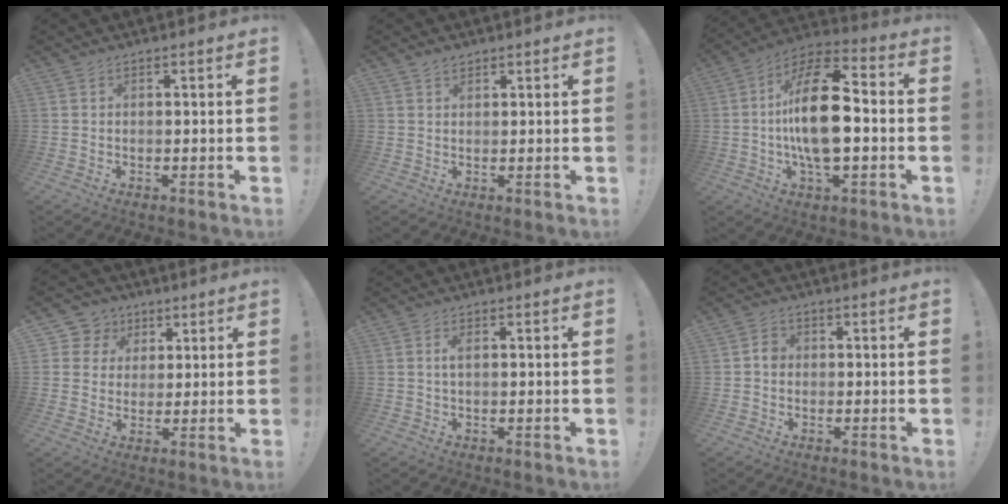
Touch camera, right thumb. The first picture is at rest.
{"total": 1.8, "force": [1.4, 1.0, 0.6], "torque": [-0.010, -0.005, 0.026]}
{"total": 19.8, "force": [-1.2, 8.9, 17.6], "torque": [-0.316, 0.011, -0.026]}
{"total": 7.4, "force": [2.5, 6.9, 1.1], "torque": [-0.014, -0.015, 0.053]}
{"total": 1.9, "force": [0.4, 0.7, 1.7], "torque": [-0.029, 0.001, 0.004]}
{"total": 2.6, "force": [-0.5, 2.2, 1.5], "torque": [-0.020, 0.008, -0.010]}